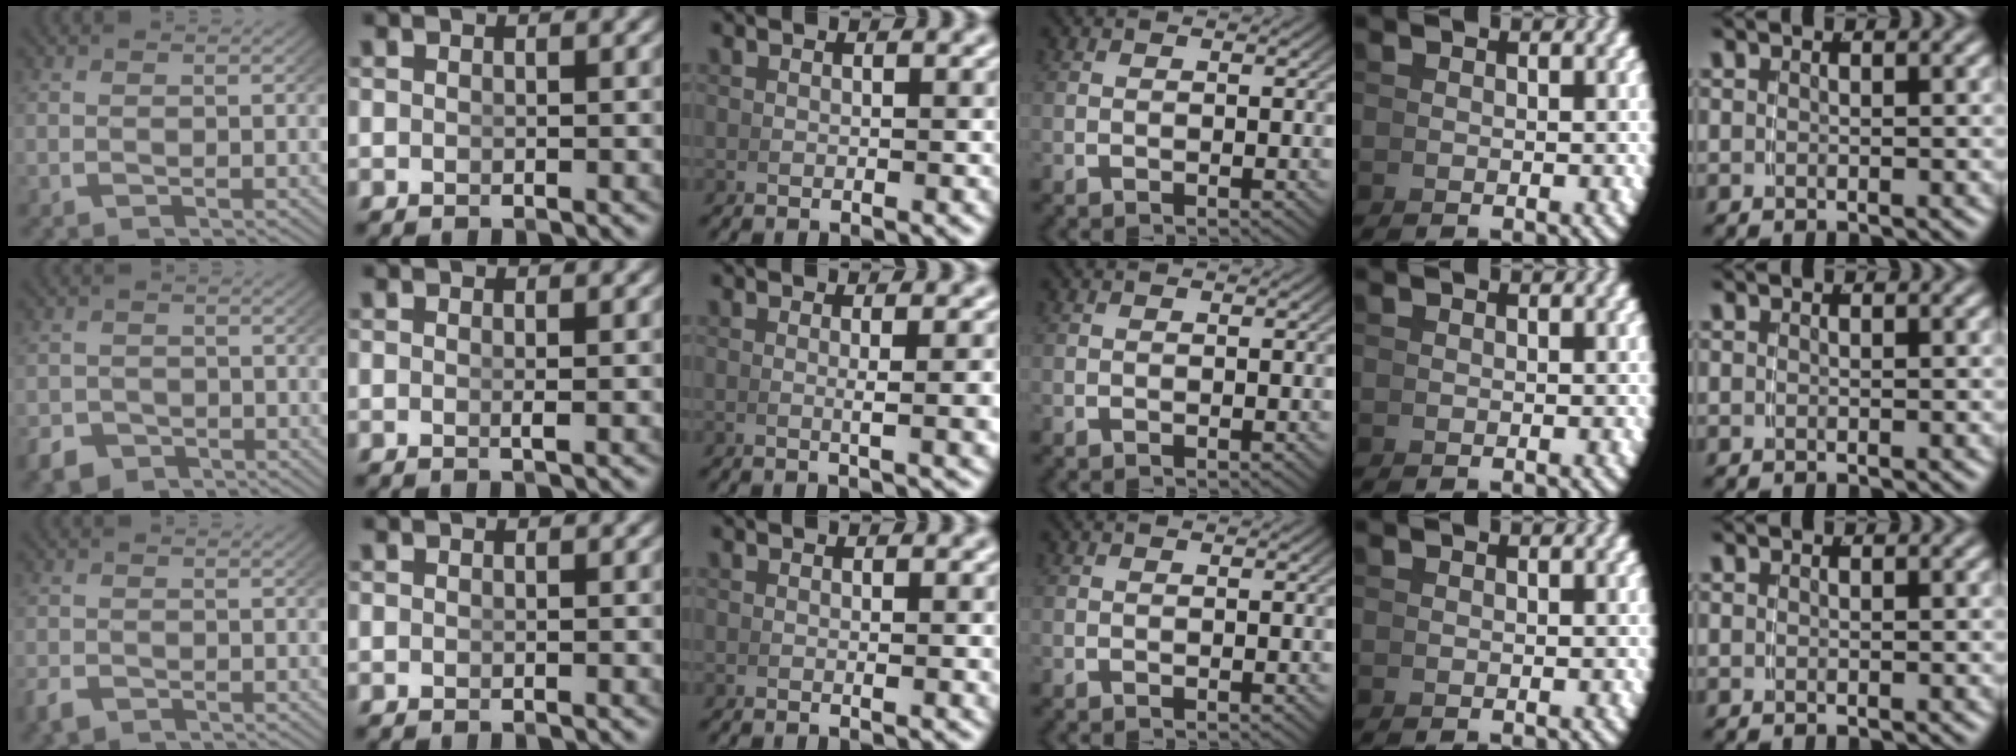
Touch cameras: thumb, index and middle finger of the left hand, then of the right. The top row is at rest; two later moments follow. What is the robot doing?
{"motion": "grasp_and_lifting", "object": "calculator"}